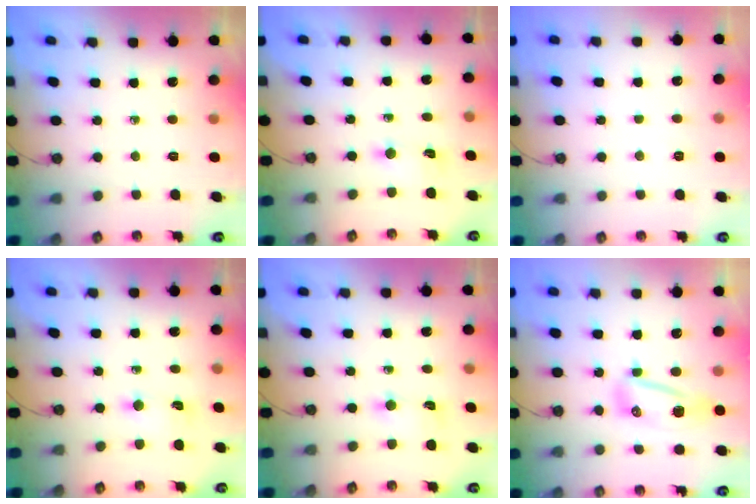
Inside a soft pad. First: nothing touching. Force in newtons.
{"total": 1.5, "press": 1.5, "slide": 0.2}
{"total": 3.4, "press": 3.4, "slide": 0.4}
{"total": 1.5, "press": 1.5, "slide": 0.2}
{"total": 1.8, "press": 1.7, "slide": 0.5}
{"total": 25.5, "press": 13.7, "slide": 21.5}